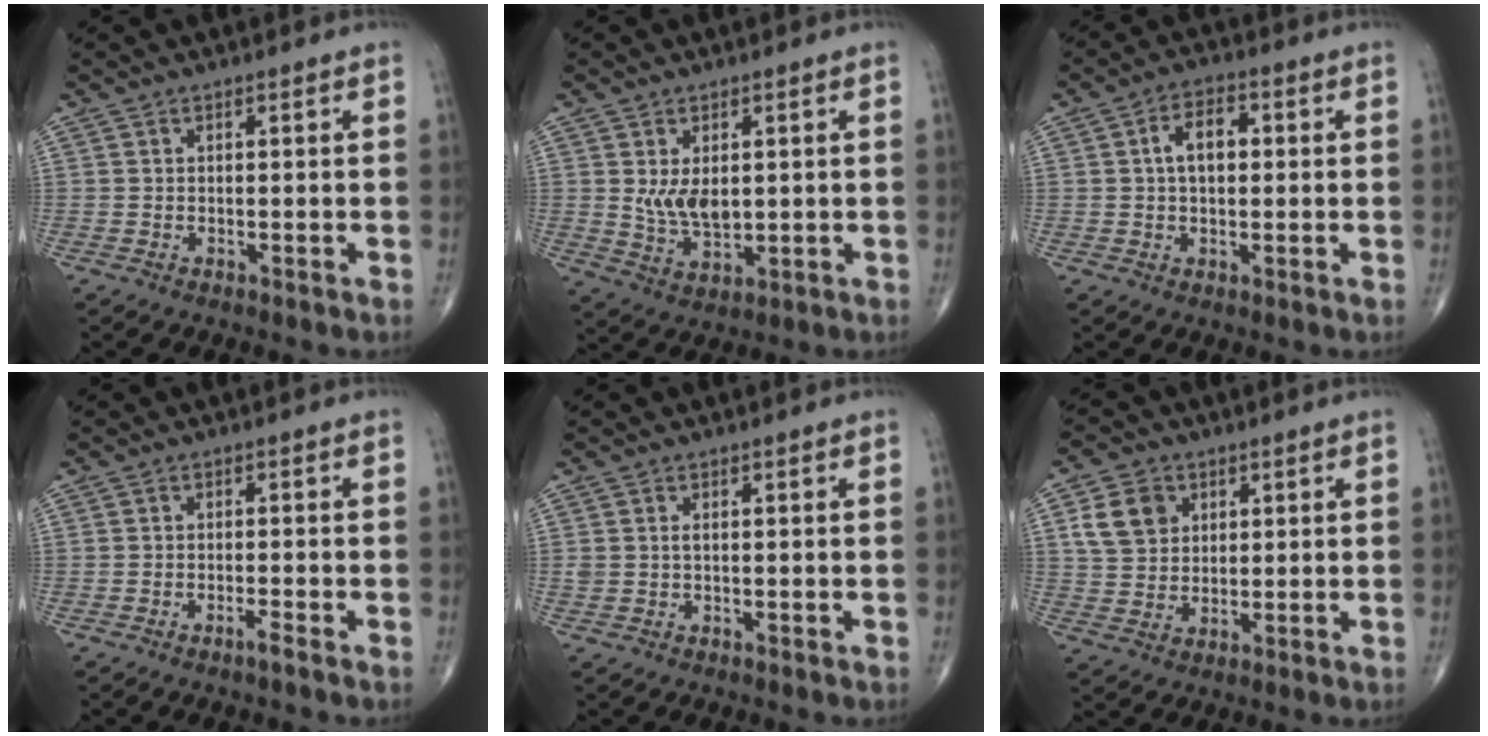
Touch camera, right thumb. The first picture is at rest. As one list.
[{"total": 6.4, "force": [1.0, 3.7, 5.1], "torque": [-0.081, -0.014, 0.027]}, {"total": 6.5, "force": [0.8, 3.8, 5.2], "torque": [-0.081, 0.014, 0.007]}, {"total": 1.6, "force": [-1.2, -0.1, 1.1], "torque": [-0.021, 0.004, -0.026]}, {"total": 1.2, "force": [0.1, 0.7, 0.9], "torque": [-0.021, 0.002, 0.004]}, {"total": 8.0, "force": [2.7, 6.4, 3.9], "torque": [-0.051, -0.003, 0.053]}]